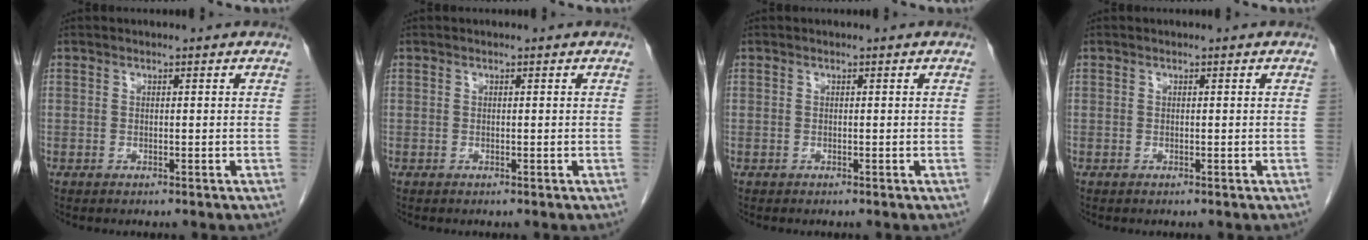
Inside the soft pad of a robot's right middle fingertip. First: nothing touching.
{"total": 0.0}
{"total": 0.0}
{"total": 0.0}